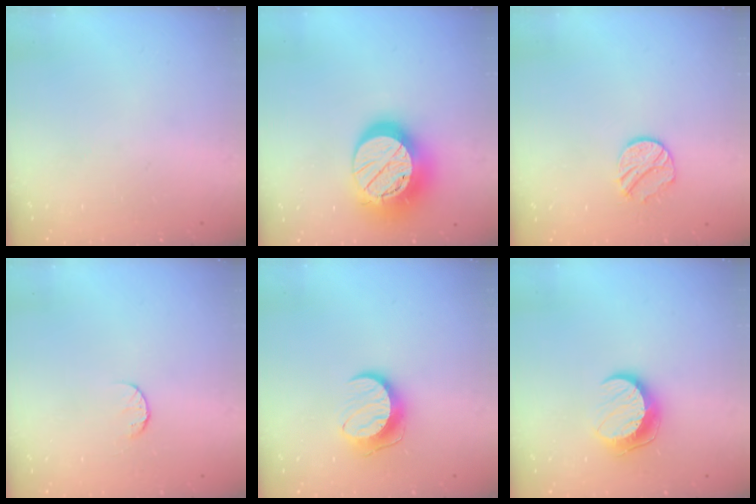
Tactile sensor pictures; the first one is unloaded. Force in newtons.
{"total": 21.8, "press": 21.7, "slide": 1.5}
{"total": 9.0, "press": 9.0, "slide": 0.2}
{"total": 6.0, "press": 6.0, "slide": 0.6}
{"total": 10.1, "press": 10.1, "slide": 0.5}
{"total": 10.1, "press": 10.1, "slide": 0.5}